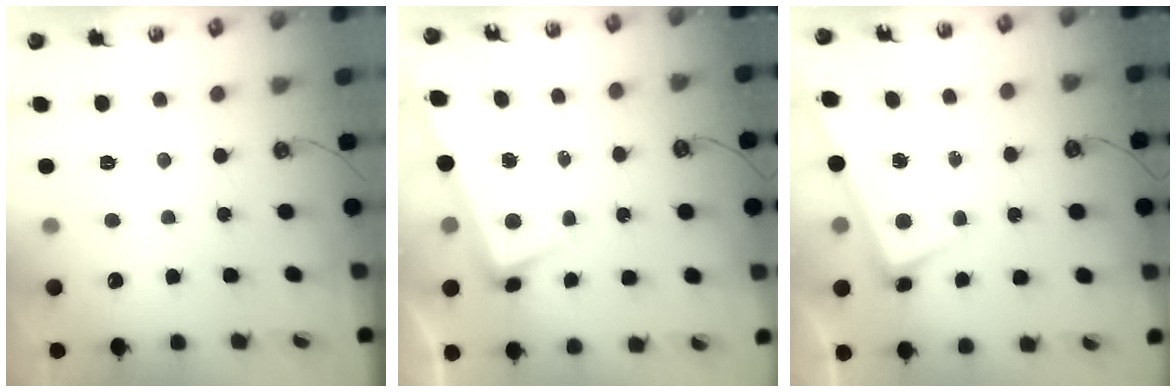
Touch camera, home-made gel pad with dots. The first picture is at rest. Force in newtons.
{"total": 2.0, "press": 1.6, "slide": 1.1}
{"total": 2.9, "press": 2.9, "slide": 0.4}